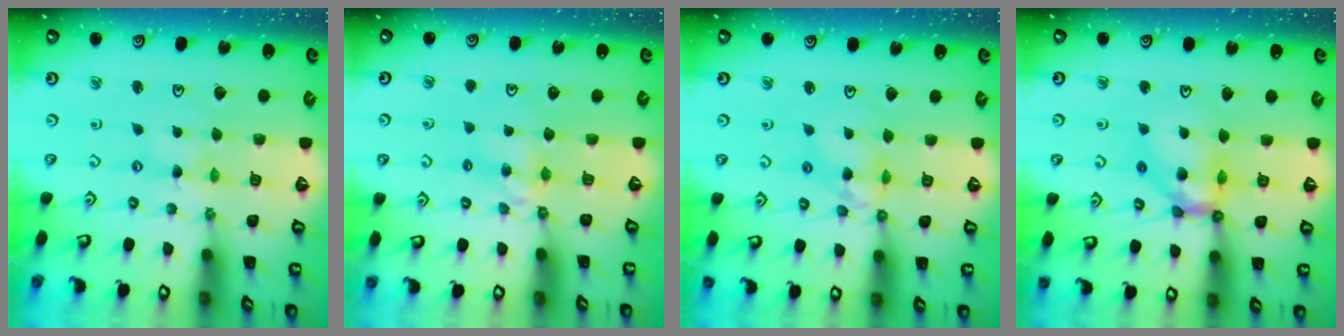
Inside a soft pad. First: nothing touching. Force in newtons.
{"total": 4.3, "press": 4.3, "slide": 0.4}
{"total": 9.8, "press": 9.8, "slide": 0.8}
{"total": 12.5, "press": 12.5, "slide": 1.2}